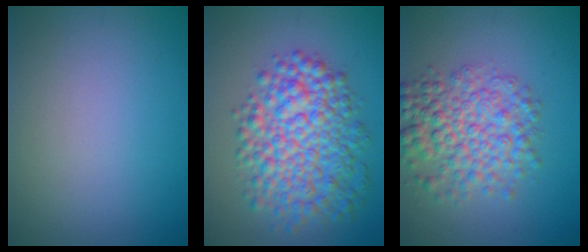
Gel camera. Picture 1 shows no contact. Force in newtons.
{"total": 7.9, "press": 7.9, "slide": 0.2}
{"total": 5.9, "press": 5.9, "slide": 0.1}